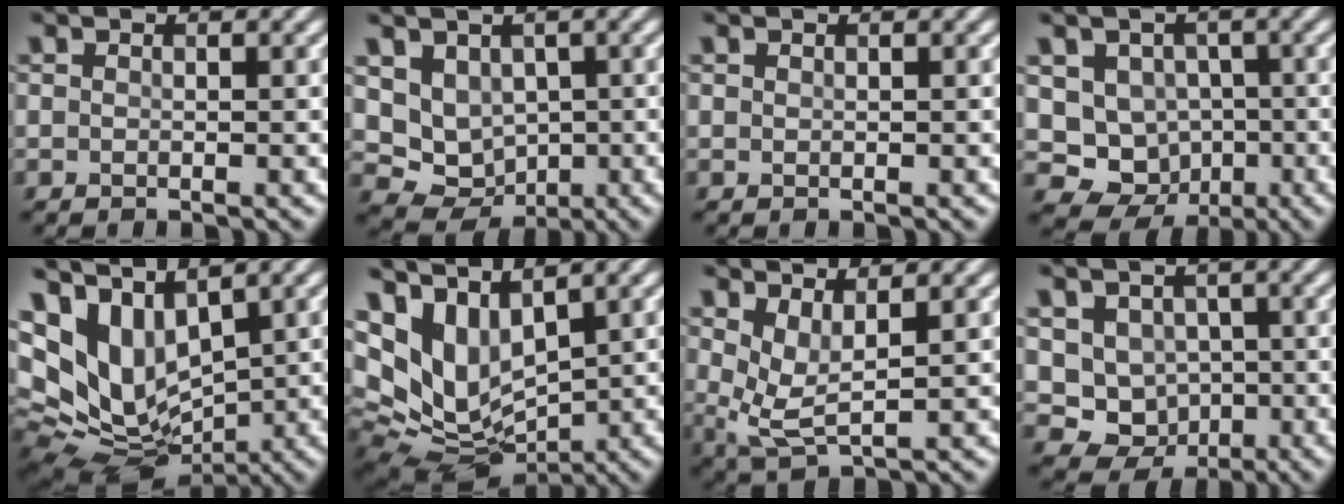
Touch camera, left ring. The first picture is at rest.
{"total": 5.5, "force": [1.3, 4.6, 2.8], "torque": [-0.057, -0.011, 0.033]}
{"total": 0.0}
{"total": 7.3, "force": [-0.8, 6.6, 3.1], "torque": [-0.038, -0.012, -0.022]}
{"total": 11.5, "force": [3.1, 7.6, 8.0], "torque": [-0.165, 0.002, 0.091]}
{"total": 10.4, "force": [3.1, 6.5, 7.4], "torque": [-0.146, -0.006, 0.088]}
{"total": 3.2, "force": [1.4, 1.1, 2.7], "torque": [-0.061, -0.011, 0.032]}
{"total": 5.9, "force": [0.1, 5.3, 2.7], "torque": [-0.031, -0.014, -0.002]}